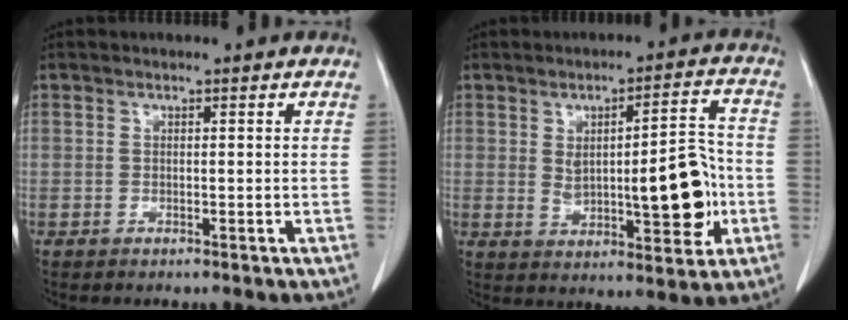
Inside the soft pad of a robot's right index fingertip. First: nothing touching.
{"total": 12.3, "force": [-0.9, 3.8, 11.7], "torque": [-0.163, 0.012, 0.001]}